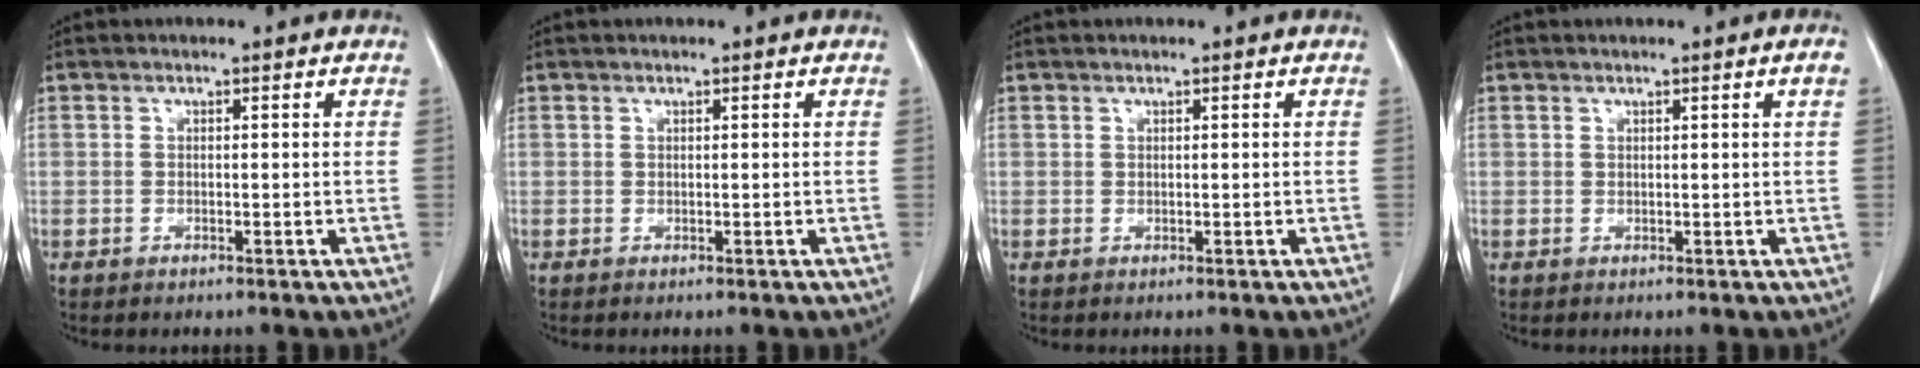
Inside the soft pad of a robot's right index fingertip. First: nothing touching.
{"total": 0.0}
{"total": 0.0}
{"total": 0.7, "force": [0.2, -0.3, 0.6], "torque": [-0.013, -0.001, 0.007]}